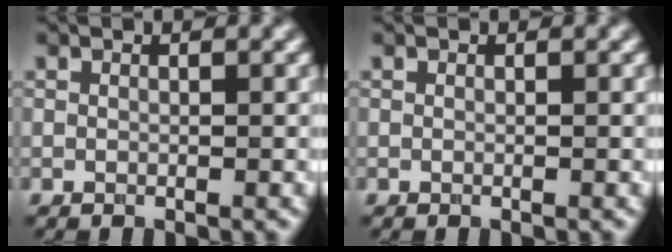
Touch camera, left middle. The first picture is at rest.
{"total": 0.0}